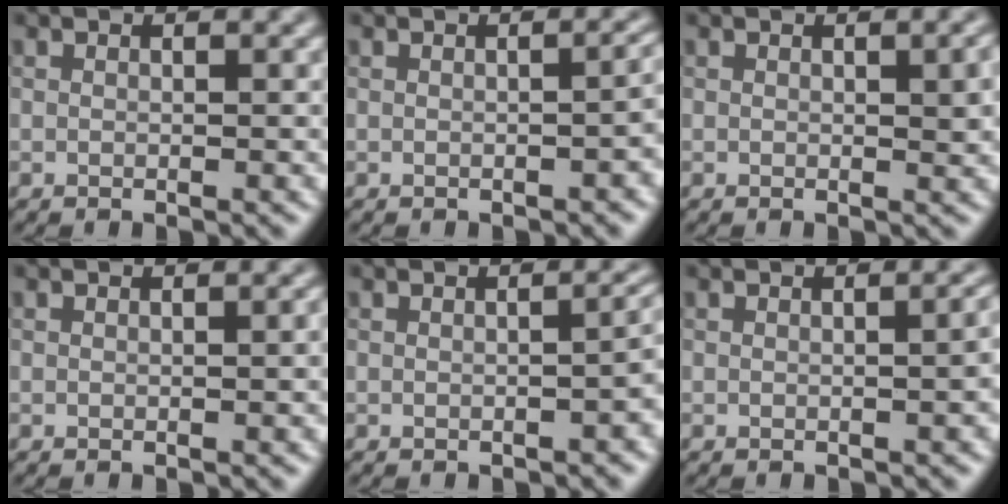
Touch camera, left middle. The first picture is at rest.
{"total": 2.5, "force": [-0.7, 1.0, 2.1], "torque": [-0.023, 0.005, -0.008]}
{"total": 1.9, "force": [0.3, 0.4, 1.8], "torque": [-0.022, 0.000, 0.005]}
{"total": 0.9, "force": [0.0, 0.2, 0.9], "torque": [-0.006, 0.006, 0.000]}
{"total": 2.8, "force": [-0.8, 1.1, 2.4], "torque": [-0.026, 0.005, -0.012]}
{"total": 2.3, "force": [-0.2, 0.9, 2.1], "torque": [-0.018, 0.006, -0.002]}